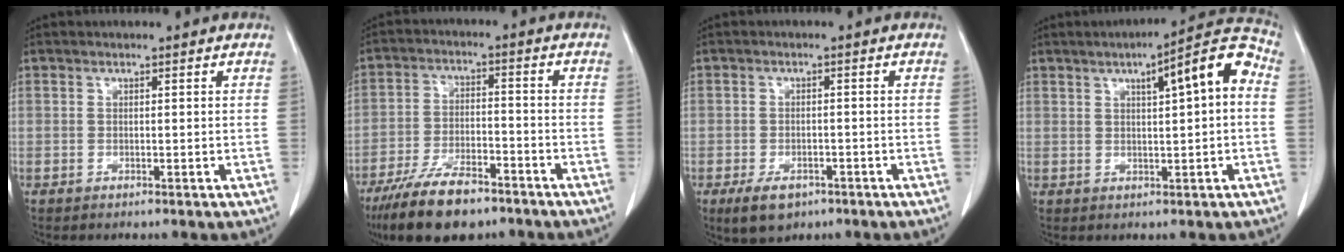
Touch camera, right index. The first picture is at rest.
{"total": 13.0, "force": [-9.4, 4.5, 7.7], "torque": [-0.144, -0.010, -0.166]}
{"total": 6.0, "force": [-3.6, 3.6, 3.3], "torque": [-0.060, -0.004, -0.050]}
{"total": 10.6, "force": [2.5, 2.1, 10.1], "torque": [-0.140, 0.032, 0.032]}